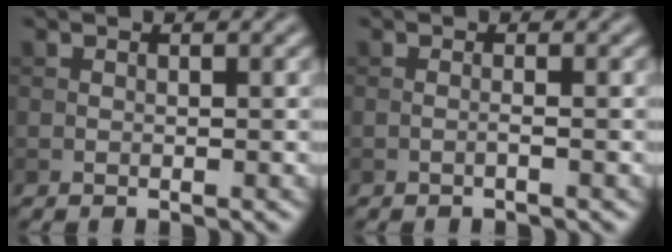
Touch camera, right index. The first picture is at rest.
{"total": 0.7, "force": [-0.3, 0.1, 0.6], "torque": [-0.011, -0.001, -0.009]}